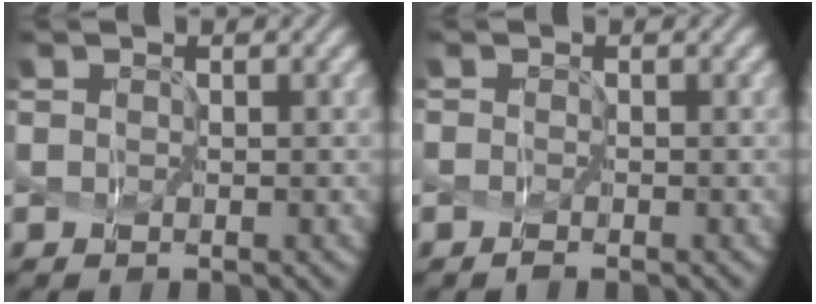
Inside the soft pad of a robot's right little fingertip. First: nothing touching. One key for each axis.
{"total": 0.7, "fx": -0.7, "fy": 0.1, "fz": 0.2, "tx": -0.005, "ty": 0.000, "tz": -0.016}